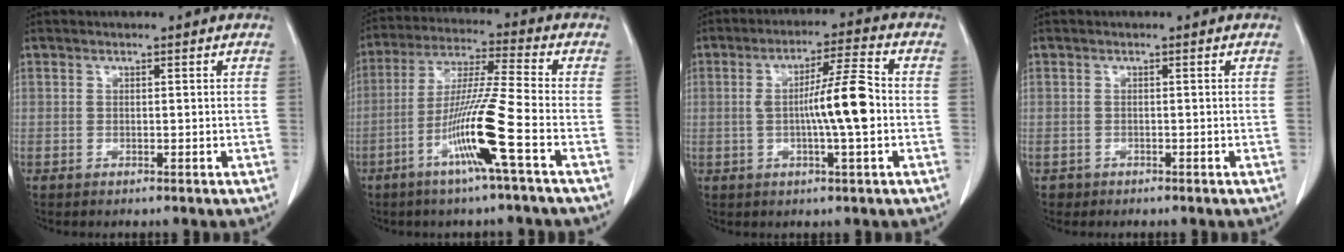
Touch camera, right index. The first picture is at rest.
{"total": 12.0, "force": [-4.9, -1.5, 10.8], "torque": [-0.210, -0.010, -0.097]}
{"total": 9.0, "force": [-0.8, 0.2, 9.0], "torque": [-0.150, 0.009, -0.018]}
{"total": 0.8, "force": [-0.5, 0.6, -0.1], "torque": [-0.007, 0.002, -0.009]}